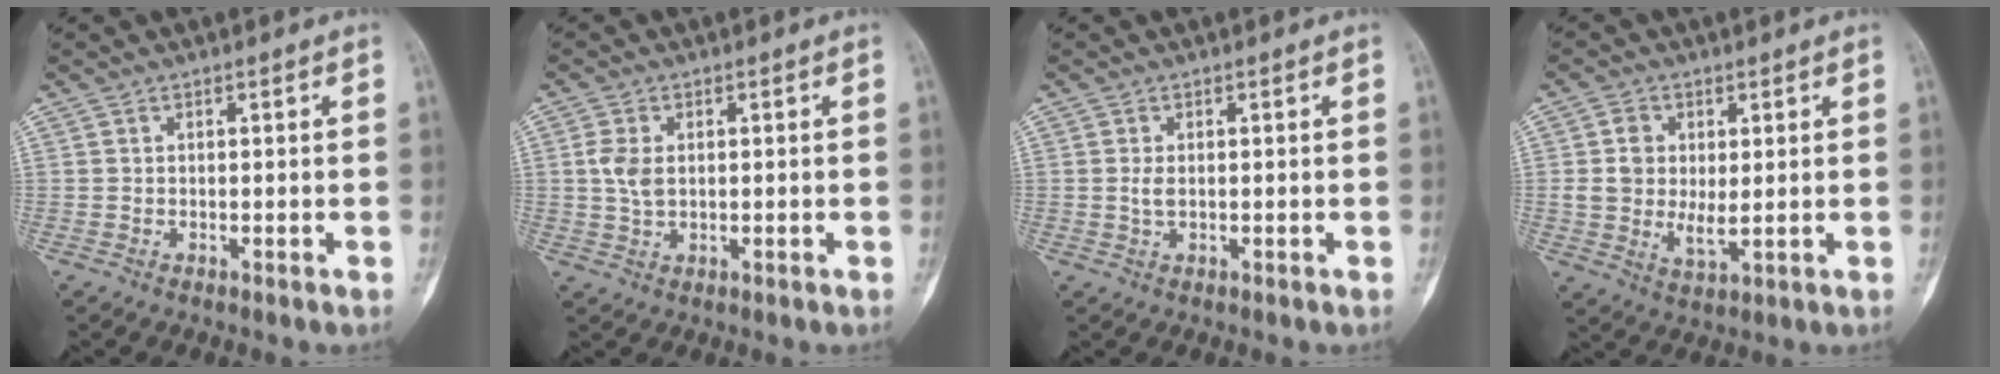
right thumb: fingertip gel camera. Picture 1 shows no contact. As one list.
[{"total": 3.9, "force": [0.5, 2.5, 3.0], "torque": [-0.063, 0.002, 0.010]}, {"total": 1.5, "force": [0.0, 0.8, 1.3], "torque": [-0.030, -0.002, 0.001]}, {"total": 6.8, "force": [1.0, 4.5, 4.9], "torque": [-0.073, -0.012, 0.021]}]